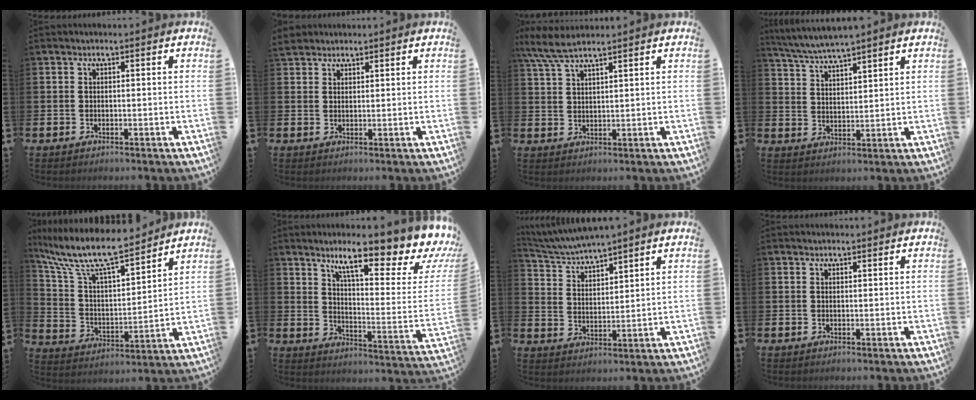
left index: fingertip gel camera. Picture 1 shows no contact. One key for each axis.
{"total": 2.9, "fx": 2.7, "fy": 1.2, "fz": 0.3, "tx": -0.006, "ty": -0.003, "tz": 0.049}
{"total": 5.4, "fx": 4.7, "fy": 0.6, "fz": 2.6, "tx": -0.069, "ty": -0.009, "tz": 0.087}
{"total": 5.0, "fx": 4.8, "fy": 0.0, "fz": 1.2, "tx": -0.045, "ty": -0.023, "tz": 0.088}
{"total": 11.1, "fx": 9.8, "fy": 1.9, "fz": 4.8, "tx": -0.143, "ty": -0.058, "tz": 0.169}
{"total": 11.7, "fx": 8.9, "fy": 2.4, "fz": 7.2, "tx": -0.121, "ty": -0.074, "tz": 0.140}
{"total": 4.8, "fx": 4.7, "fy": 0.0, "fz": 0.5, "tx": -0.036, "ty": -0.029, "tz": 0.084}
{"total": 0.7, "fx": 0.7, "fy": 0.1, "fz": 0.0, "tx": 0.016, "ty": -0.006, "tz": 0.009}